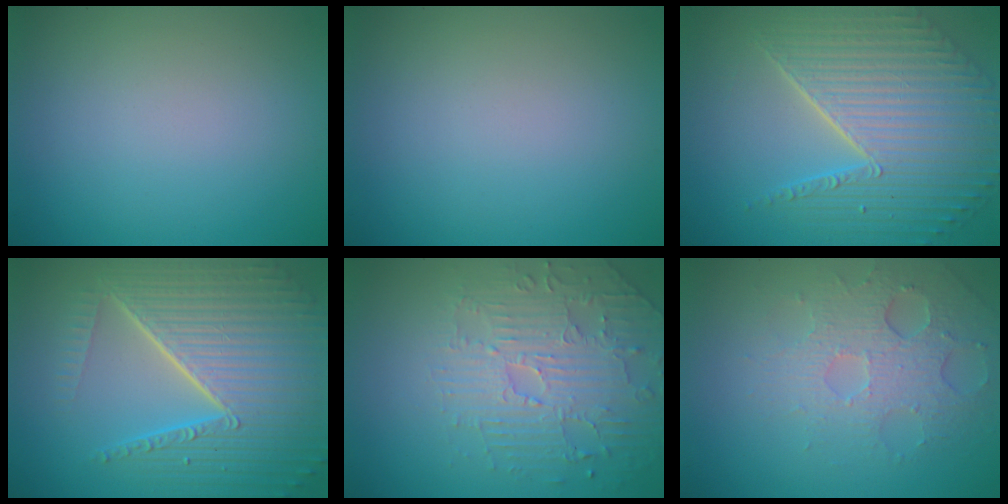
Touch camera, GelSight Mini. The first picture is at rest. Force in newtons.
{"total": 0.0}
{"total": 7.1, "press": 5.6, "slide": 4.4}
{"total": 10.1, "press": 6.3, "slide": 7.8}
{"total": 4.6, "press": 3.9, "slide": 2.3}
{"total": 3.9, "press": 3.6, "slide": 1.5}